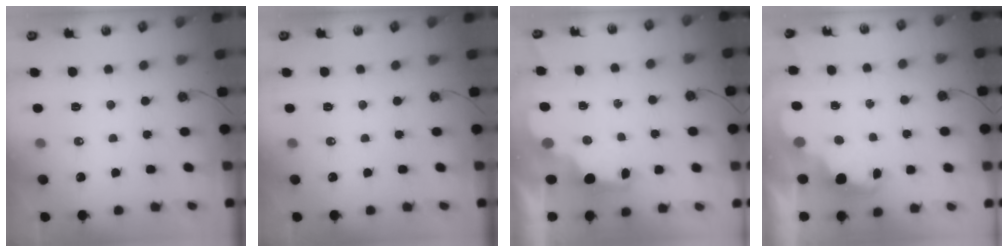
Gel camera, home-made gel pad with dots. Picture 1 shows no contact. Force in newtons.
{"total": 0.0}
{"total": 2.6, "press": 2.6, "slide": 0.5}
{"total": 2.4, "press": 2.3, "slide": 0.6}